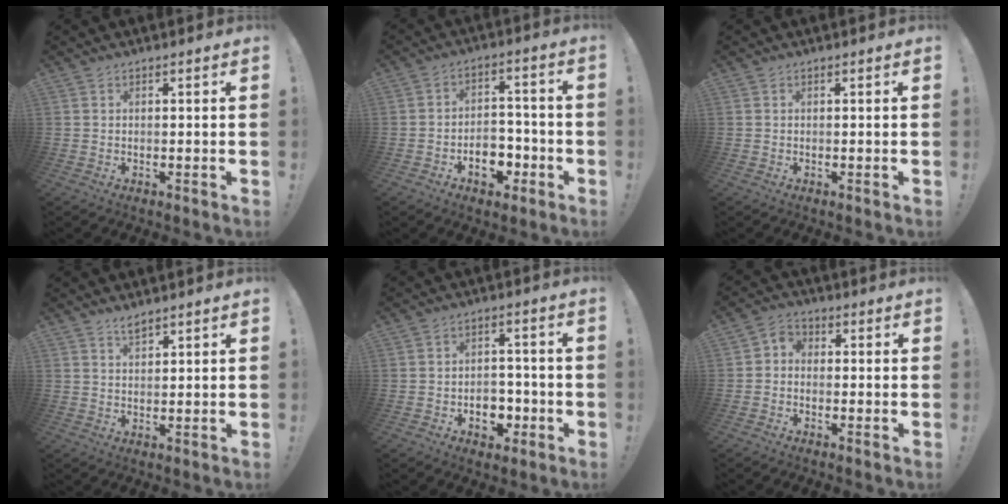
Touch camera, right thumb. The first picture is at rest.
{"total": 9.8, "force": [-4.4, 6.8, 5.6], "torque": [-0.075, 0.038, -0.069]}
{"total": 0.0}
{"total": 2.8, "force": [2.3, 0.8, 1.4], "torque": [-0.019, -0.014, 0.040]}
{"total": 7.7, "force": [-2.7, 5.9, 4.1], "torque": [-0.055, 0.015, -0.044]}
{"total": 3.4, "force": [-1.7, 2.4, 1.6], "torque": [-0.036, 0.011, -0.032]}